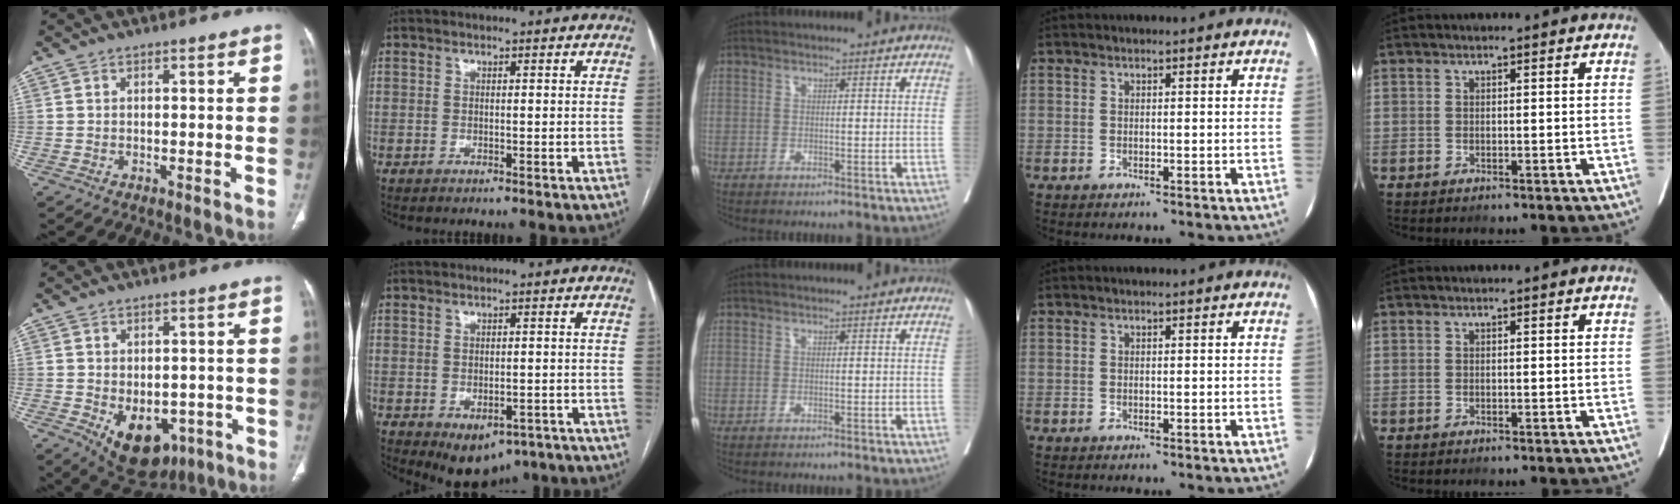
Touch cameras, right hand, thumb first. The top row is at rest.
{"thumb": {"total": 12.3, "force": [-4.5, 8.2, 8.0], "torque": [-0.085, 0.005, -0.044]}, "index": {"total": 6.8, "force": [-3.7, 4.3, 3.7], "torque": [-0.047, -0.001, -0.046]}}